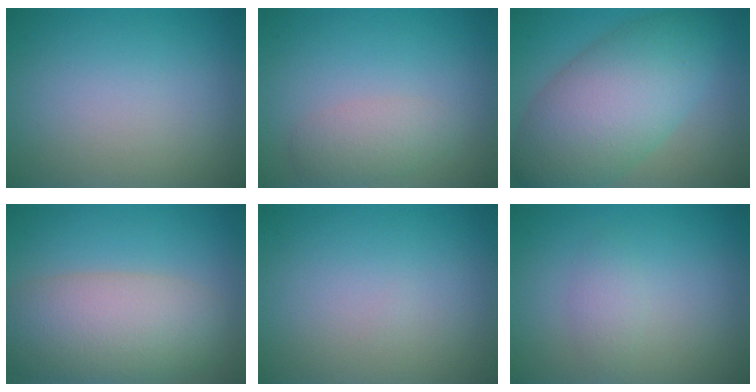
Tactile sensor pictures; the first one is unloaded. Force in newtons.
{"total": 2.3, "press": 2.3, "slide": 0.1}
{"total": 9.6, "press": 9.6, "slide": 0.1}
{"total": 8.2, "press": 8.2, "slide": 0.3}
{"total": 0.0}
{"total": 1.4, "press": 1.4, "slide": 0.1}